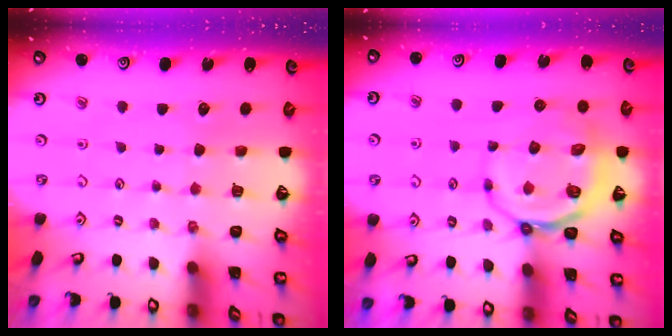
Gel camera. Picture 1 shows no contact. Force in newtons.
{"total": 11.3, "press": 10.9, "slide": 3.0}